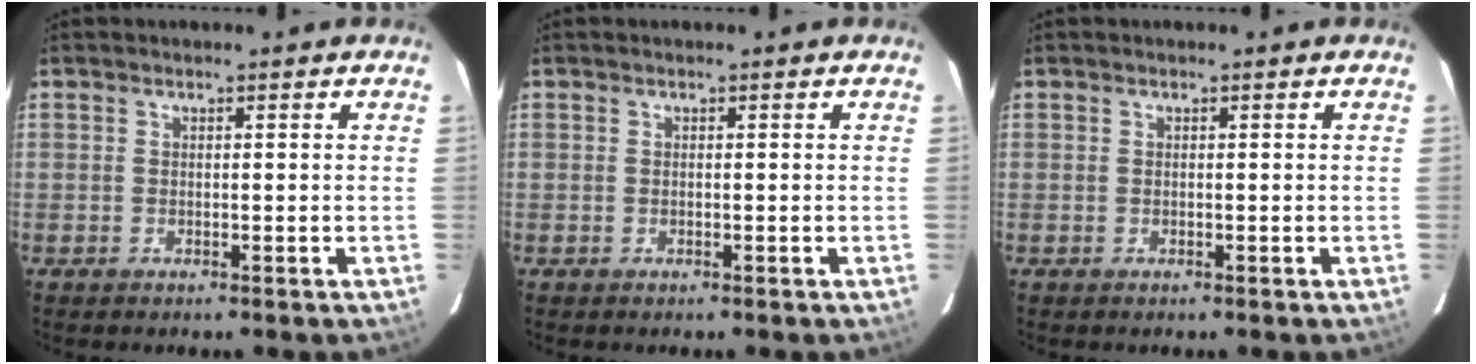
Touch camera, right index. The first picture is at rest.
{"total": 0.0}
{"total": 0.0}